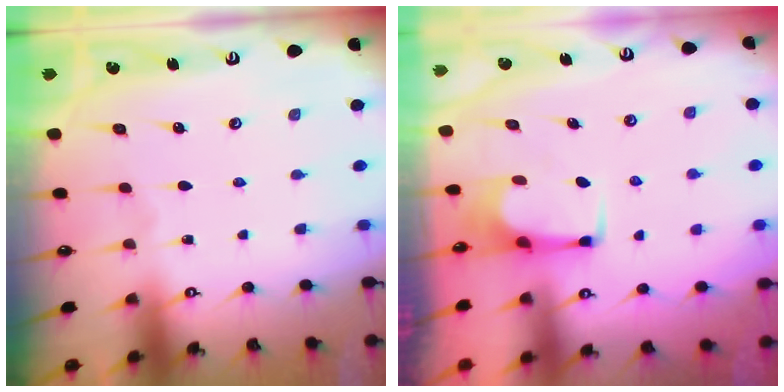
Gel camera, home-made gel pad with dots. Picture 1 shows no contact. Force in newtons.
{"total": 2.5, "press": 2.4, "slide": 0.4}